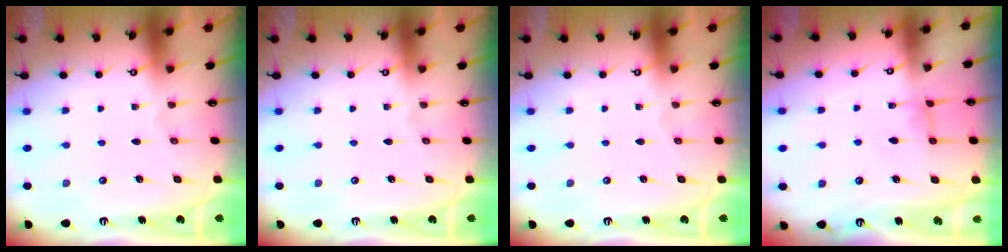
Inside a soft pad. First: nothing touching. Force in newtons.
{"total": 0.0}
{"total": 0.0}
{"total": 1.5, "press": 1.4, "slide": 0.6}